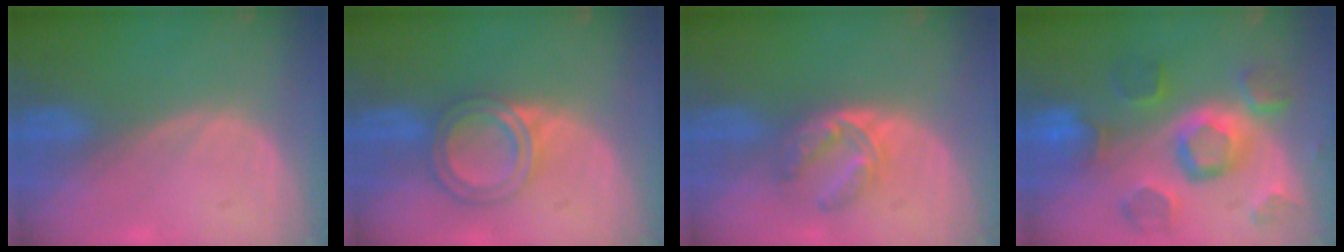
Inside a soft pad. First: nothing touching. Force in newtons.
{"total": 6.1, "press": 5.5, "slide": 2.8}
{"total": 5.4, "press": 5.2, "slide": 1.4}
{"total": 11.5, "press": 10.0, "slide": 5.6}